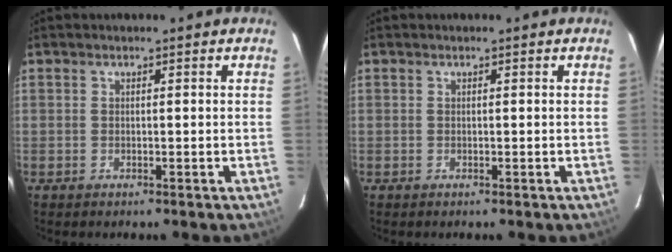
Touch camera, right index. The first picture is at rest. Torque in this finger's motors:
{"motor_torque": [0.01, -0.01, 0.01, 0.00]}